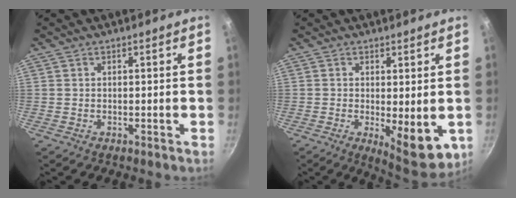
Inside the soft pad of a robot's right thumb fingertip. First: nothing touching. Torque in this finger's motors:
{"motor_torque": [-0.14, 0.72, 0.87, -0.08, 0.02]}